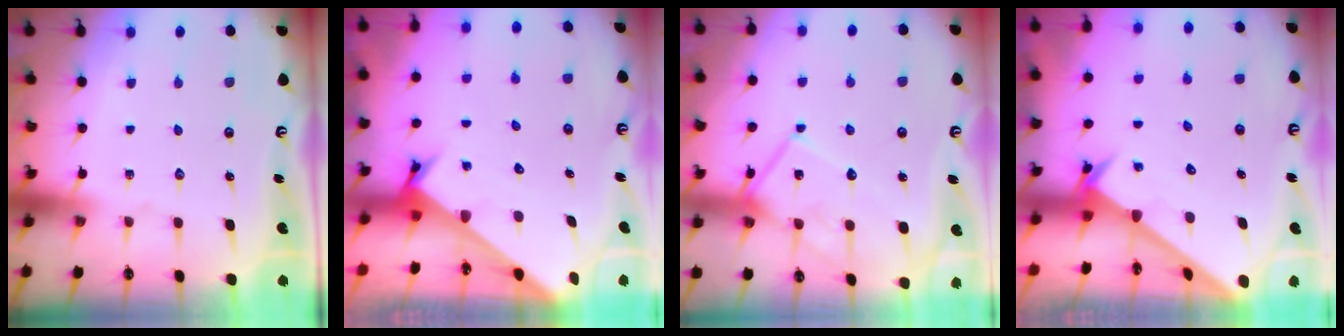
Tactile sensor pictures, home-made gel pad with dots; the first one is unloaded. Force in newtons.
{"total": 2.2, "press": 2.2, "slide": 0.1}
{"total": 13.5, "press": 13.5, "slide": 1.1}
{"total": 2.6, "press": 2.6, "slide": 0.2}